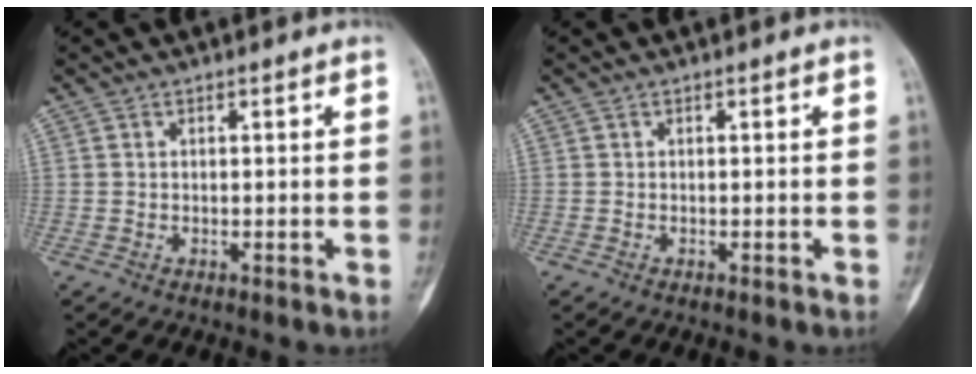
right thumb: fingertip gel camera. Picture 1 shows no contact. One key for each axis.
{"total": 0.0}